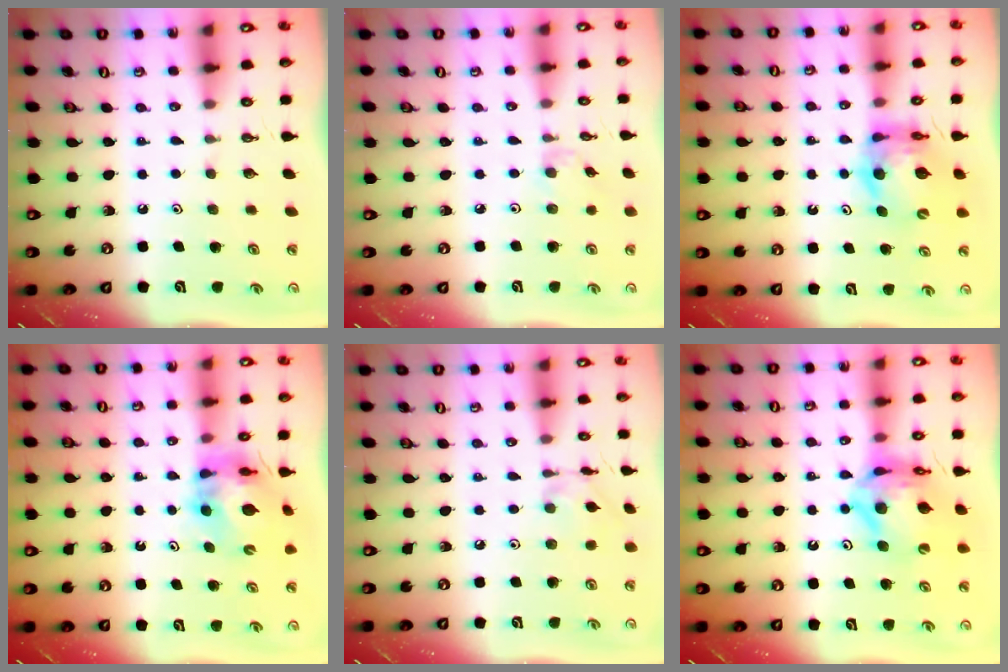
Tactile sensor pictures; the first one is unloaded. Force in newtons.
{"total": 2.1, "press": 2.1, "slide": 0.4}
{"total": 11.1, "press": 11.0, "slide": 1.4}
{"total": 11.6, "press": 11.5, "slide": 1.4}
{"total": 3.6, "press": 3.6, "slide": 0.4}
{"total": 13.2, "press": 13.2, "slide": 1.2}